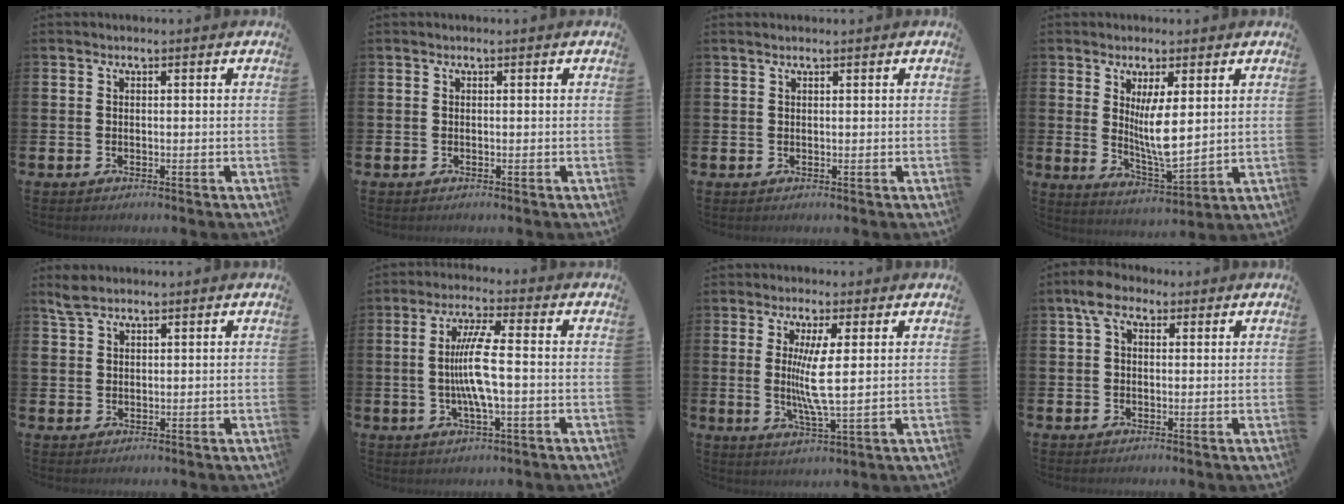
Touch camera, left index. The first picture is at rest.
{"total": 0.0}
{"total": 0.7, "force": [0.6, 0.0, 0.4], "torque": [-0.008, 0.002, 0.011]}
{"total": 6.3, "force": [2.4, 1.6, 5.6], "torque": [-0.085, -0.029, 0.038]}
{"total": 3.2, "force": [2.8, 1.4, 0.8], "torque": [-0.016, -0.002, 0.051]}
{"total": 7.5, "force": [-0.5, 1.1, 7.4], "torque": [-0.137, 0.000, -0.015]}
{"total": 5.9, "force": [1.7, 0.4, 5.6], "torque": [-0.093, -0.019, 0.023]}
{"total": 4.5, "force": [2.9, 2.6, 2.2], "torque": [-0.045, 0.004, 0.051]}